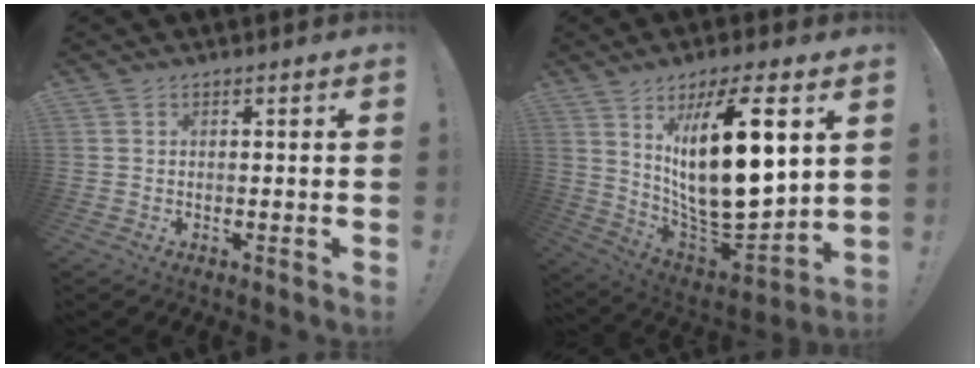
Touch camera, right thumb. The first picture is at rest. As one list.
[{"total": 22.7, "force": [7.7, 8.0, 19.8], "torque": [-0.351, -0.061, 0.125]}]